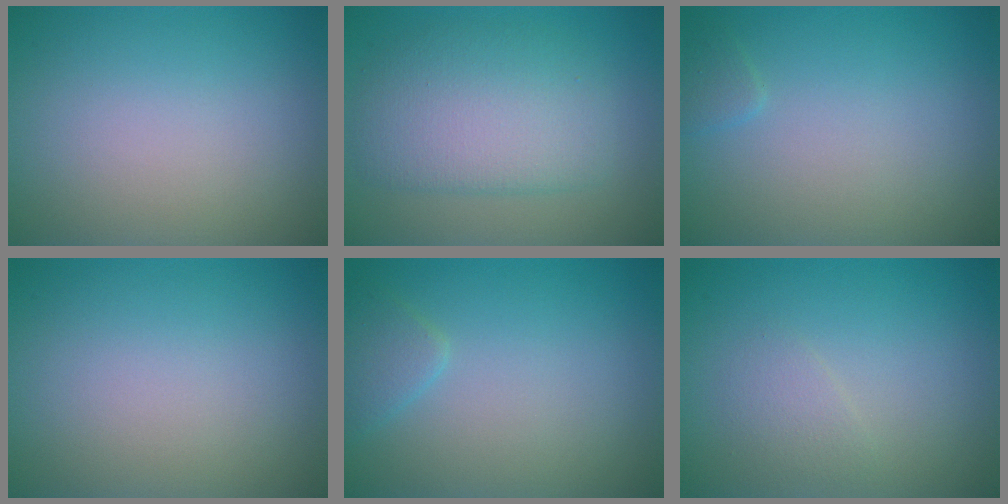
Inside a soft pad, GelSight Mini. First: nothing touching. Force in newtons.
{"total": 5.6, "press": 5.6, "slide": 0.2}
{"total": 0.8, "press": 0.7, "slide": 0.2}
{"total": 0.0}
{"total": 1.5, "press": 1.5, "slide": 0.1}
{"total": 1.3, "press": 1.3, "slide": 0.0}